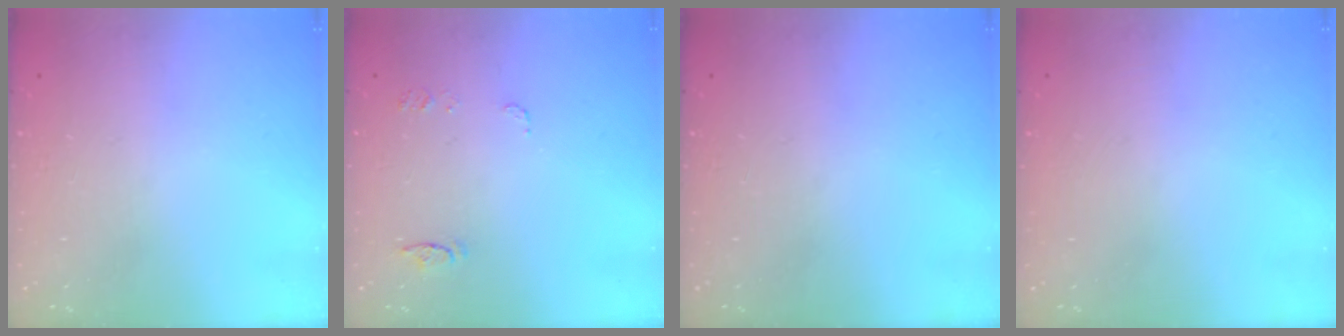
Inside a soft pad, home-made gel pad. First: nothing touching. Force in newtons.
{"total": 6.9, "press": 6.9, "slide": 0.5}
{"total": 0.0}
{"total": 0.0}